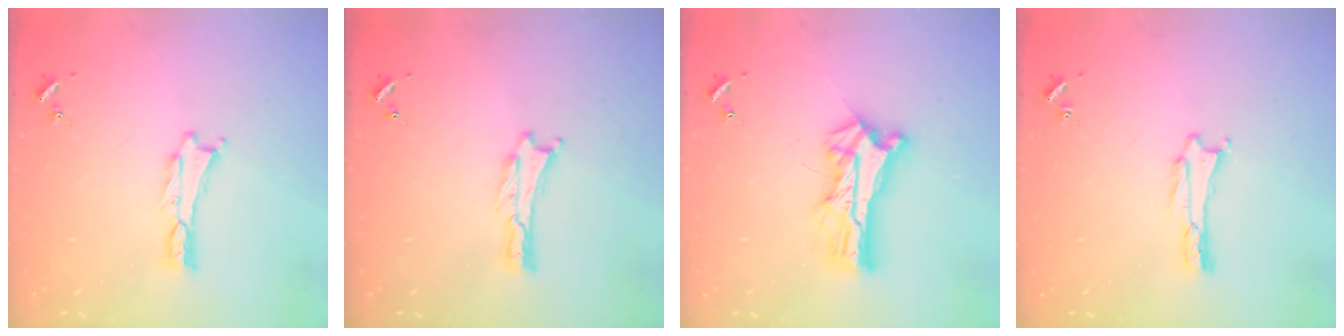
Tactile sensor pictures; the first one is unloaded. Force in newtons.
{"total": 0.0}
{"total": 9.3, "press": 9.3, "slide": 0.7}
{"total": 1.1, "press": 1.1, "slide": 0.1}